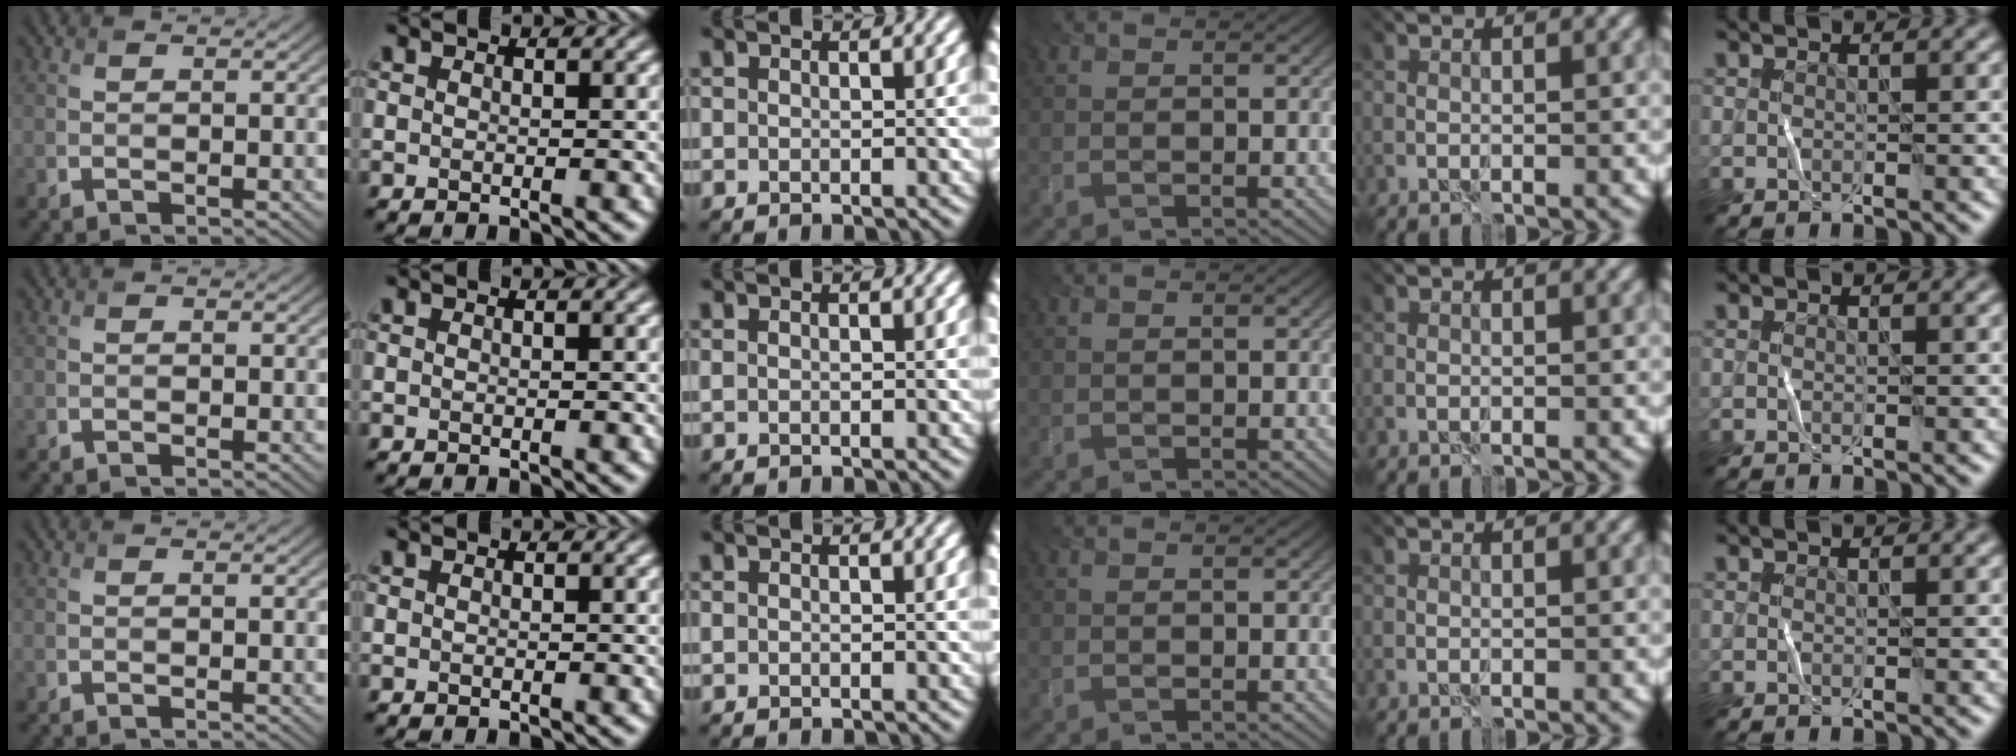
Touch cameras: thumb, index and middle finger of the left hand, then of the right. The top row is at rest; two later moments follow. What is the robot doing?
{"motion": "fold", "object": "bandana"}